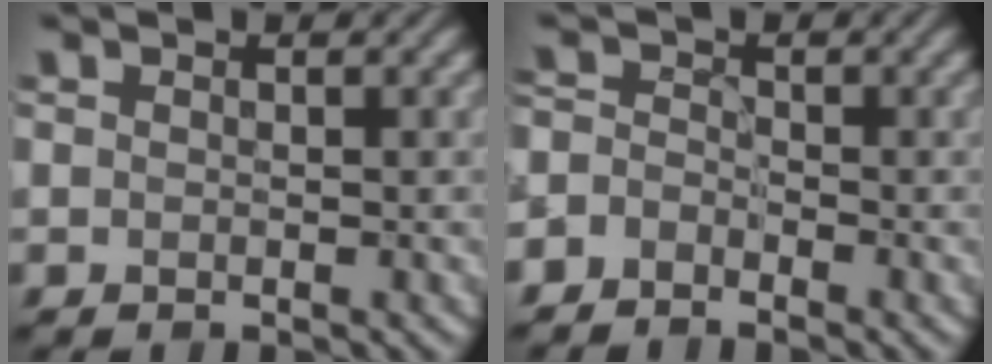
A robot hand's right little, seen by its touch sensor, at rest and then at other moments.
{"total": 2.1, "force": [-1.9, 0.9, 0.3], "torque": [-0.006, 0.004, -0.048]}